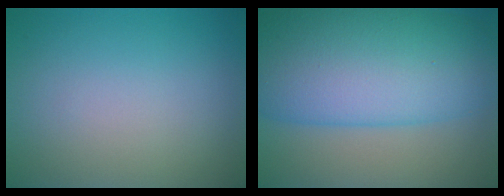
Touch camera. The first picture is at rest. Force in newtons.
{"total": 14.1, "press": 14.1, "slide": 0.4}